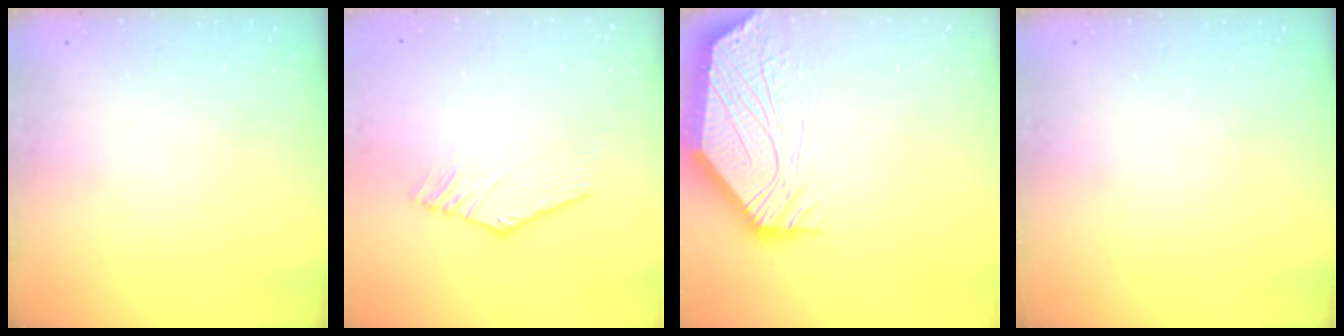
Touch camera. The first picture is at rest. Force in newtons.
{"total": 3.4, "press": 3.4, "slide": 0.2}
{"total": 6.8, "press": 6.7, "slide": 0.9}
{"total": 0.0}